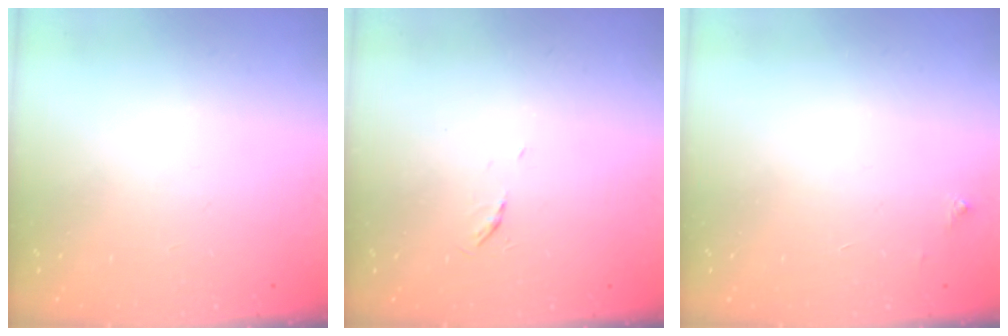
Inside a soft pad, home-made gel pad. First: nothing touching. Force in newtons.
{"total": 3.5, "press": 3.4, "slide": 0.5}
{"total": 2.5, "press": 2.5, "slide": 0.4}